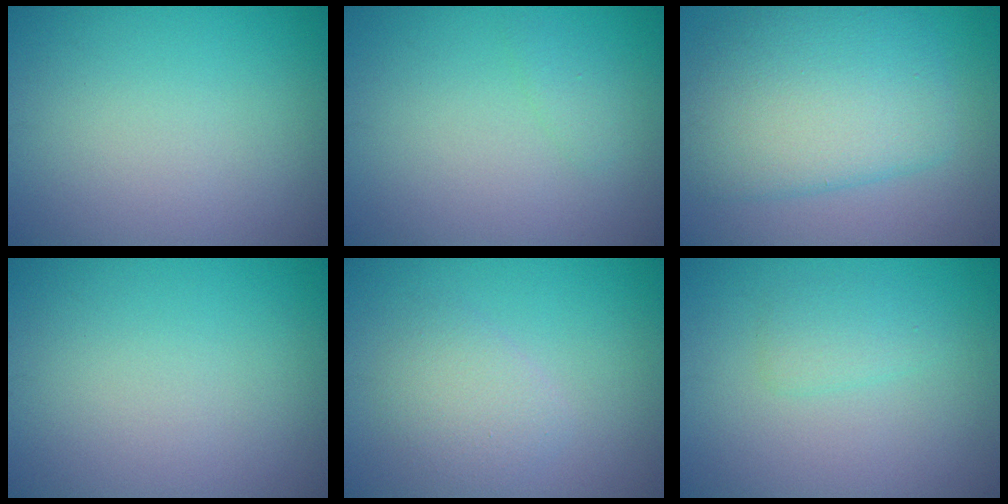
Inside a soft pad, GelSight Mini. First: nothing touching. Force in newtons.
{"total": 0.9, "press": 0.9, "slide": 0.1}
{"total": 7.7, "press": 7.7, "slide": 0.3}
{"total": 0.0}
{"total": 2.4, "press": 2.4, "slide": 0.1}
{"total": 1.6, "press": 1.6, "slide": 0.1}